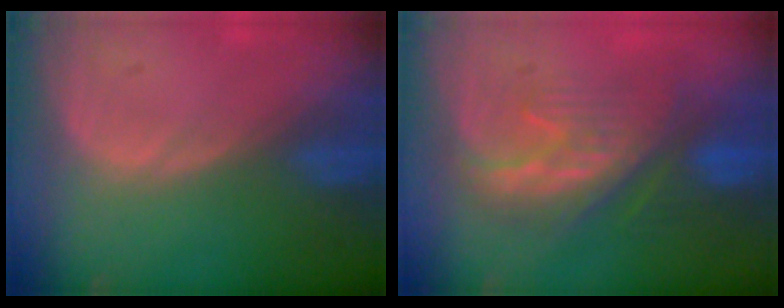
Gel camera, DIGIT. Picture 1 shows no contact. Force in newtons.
{"total": 8.5, "press": 8.3, "slide": 1.9}